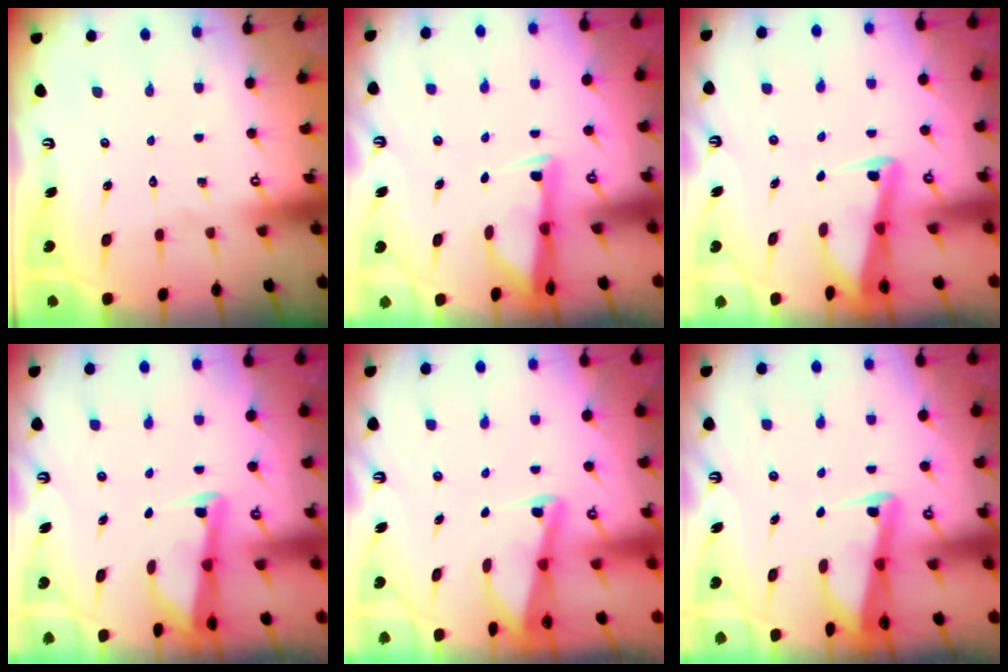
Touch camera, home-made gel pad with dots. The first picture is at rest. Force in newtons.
{"total": 2.7, "press": 2.7, "slide": 0.4}
{"total": 3.0, "press": 2.9, "slide": 0.3}
{"total": 2.8, "press": 2.8, "slide": 0.2}
{"total": 2.1, "press": 2.0, "slide": 0.4}
{"total": 2.5, "press": 2.5, "slide": 0.2}